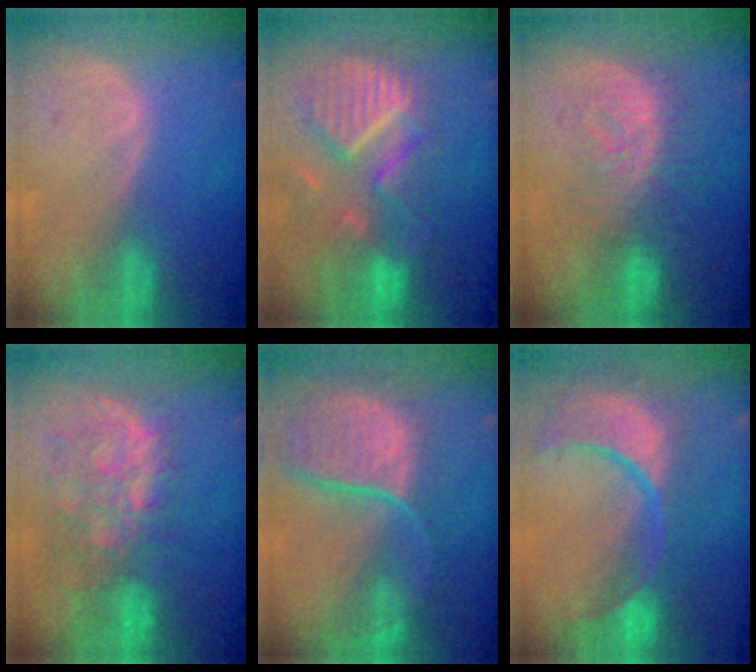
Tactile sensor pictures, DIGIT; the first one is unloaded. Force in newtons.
{"total": 12.0, "press": 10.5, "slide": 5.8}
{"total": 8.1, "press": 7.5, "slide": 3.2}
{"total": 10.0, "press": 9.1, "slide": 4.0}
{"total": 12.1, "press": 9.8, "slide": 7.1}
{"total": 13.9, "press": 11.0, "slide": 8.5}